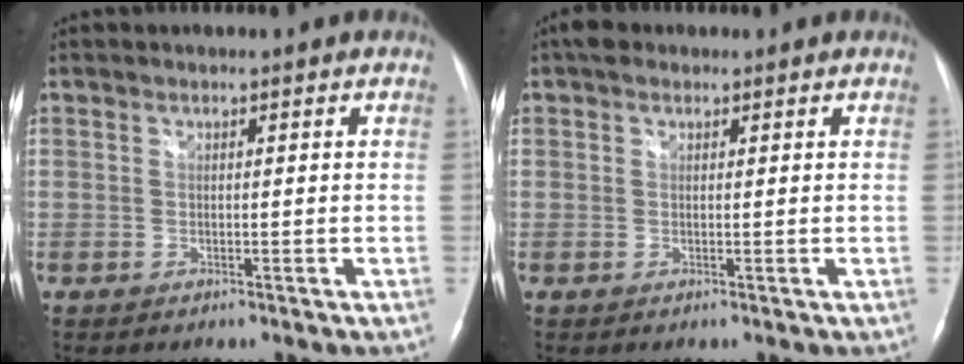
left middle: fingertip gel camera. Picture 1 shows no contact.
{"total": 2.0, "force": [1.3, 1.3, 0.8], "torque": [-0.018, 0.016, 0.017]}